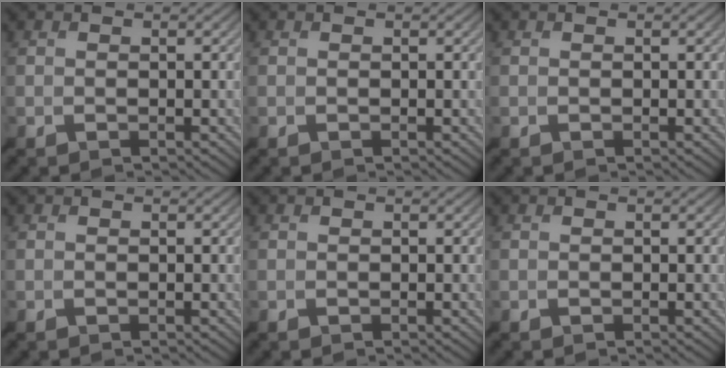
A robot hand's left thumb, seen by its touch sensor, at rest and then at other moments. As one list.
[{"total": 0.0}, {"total": 0.0}, {"total": 0.0}, {"total": 0.0}, {"total": 0.0}]